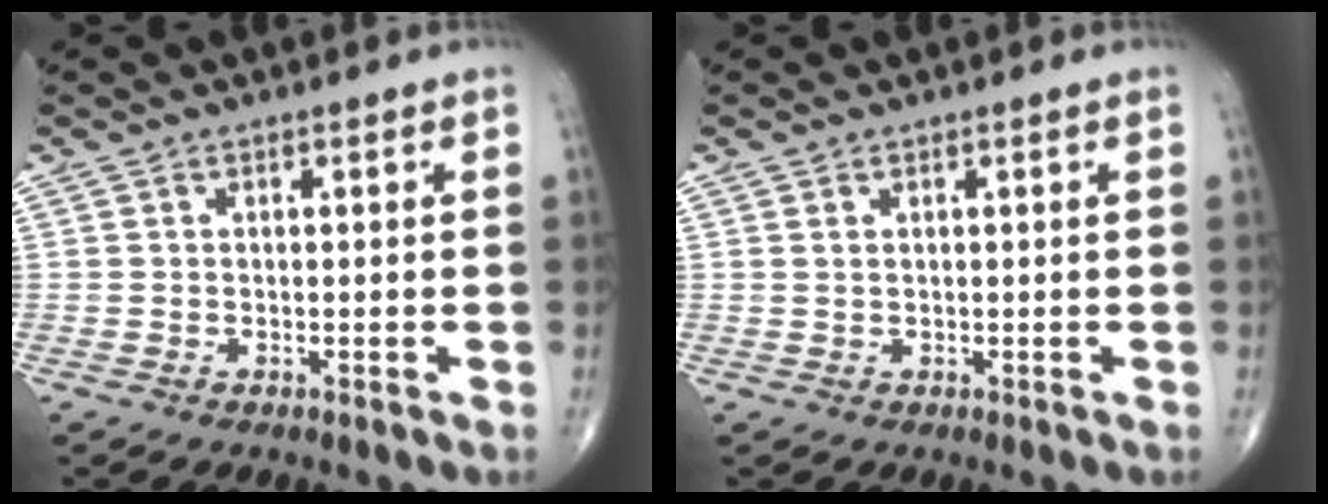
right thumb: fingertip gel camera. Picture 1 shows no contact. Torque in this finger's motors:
{"motor_torque": [-0.28, 0.26, -0.39, -0.22, -0.04]}